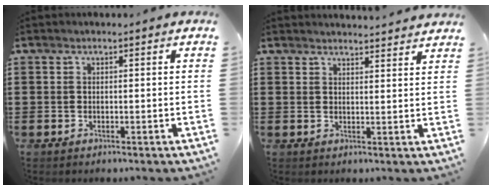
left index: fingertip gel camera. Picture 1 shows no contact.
{"total": 2.4, "force": [2.3, -0.3, -0.1], "torque": [-0.005, -0.008, 0.045]}